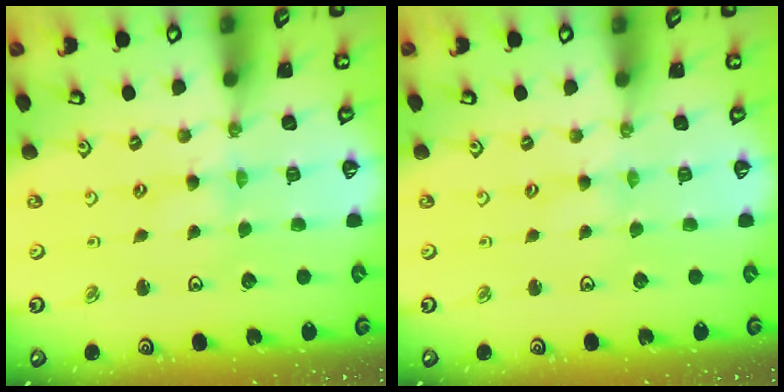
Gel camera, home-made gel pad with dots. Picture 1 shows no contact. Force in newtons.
{"total": 1.3, "press": 1.2, "slide": 0.2}